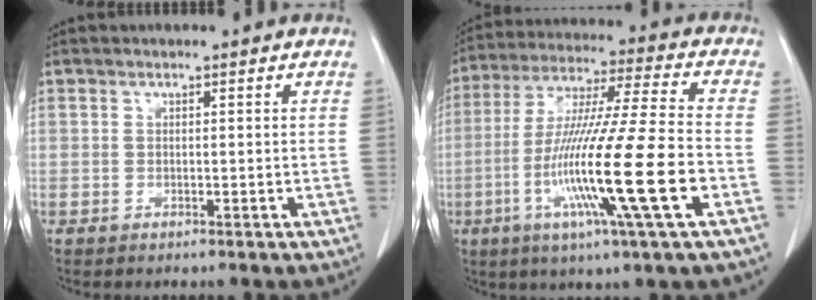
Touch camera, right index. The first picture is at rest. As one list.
[{"total": 19.7, "force": [-6.0, -0.6, 18.7], "torque": [-0.368, -0.028, -0.118]}]